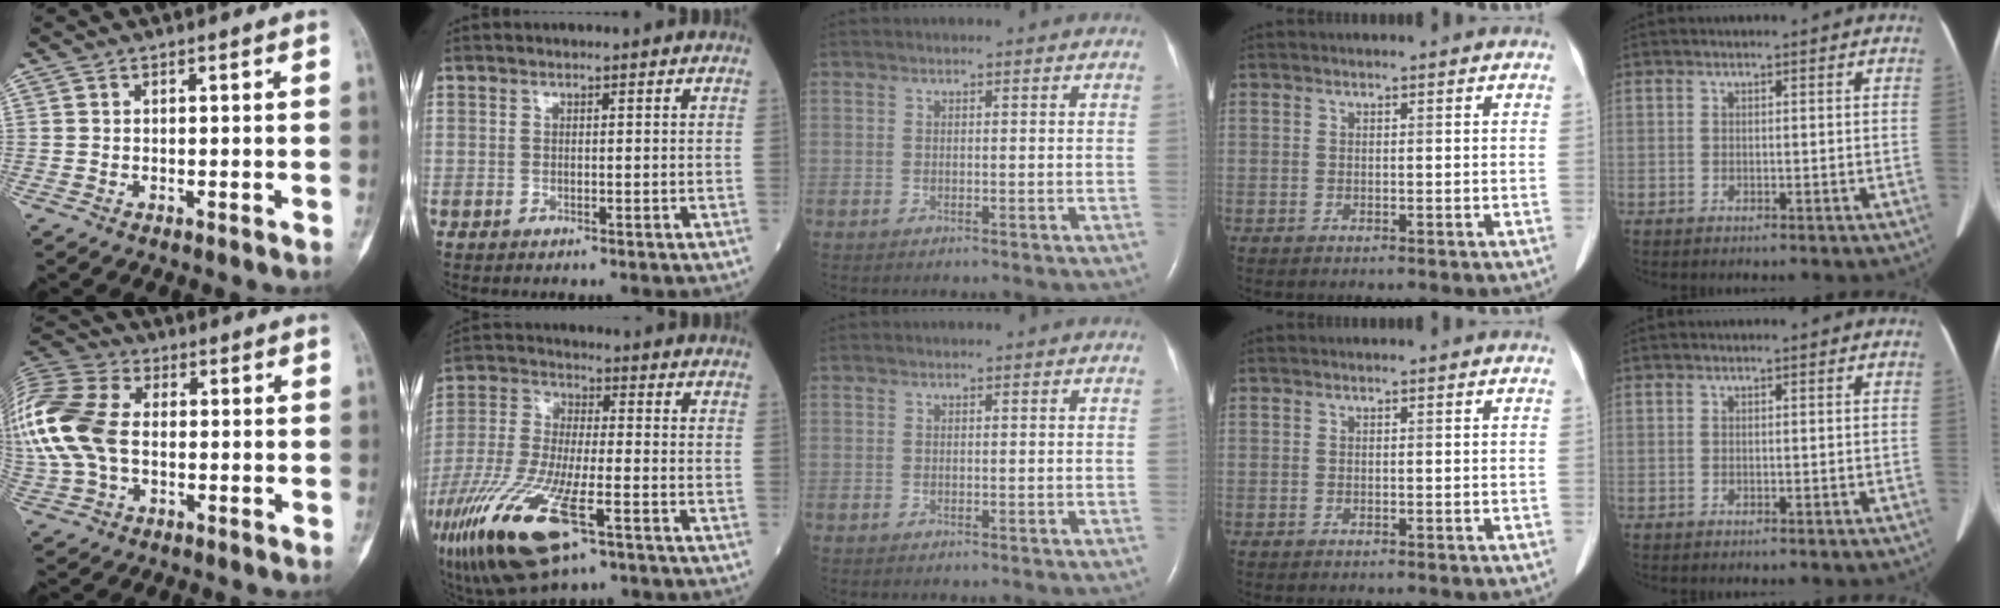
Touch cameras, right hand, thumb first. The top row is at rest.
{"thumb": {"total": 18.9, "force": [0.3, 12.6, 14.1], "torque": [-0.353, 0.016, 0.005]}, "index": {"total": 19.8, "force": [-10.0, 5.7, 16.2], "torque": [-0.375, -0.046, -0.180]}}